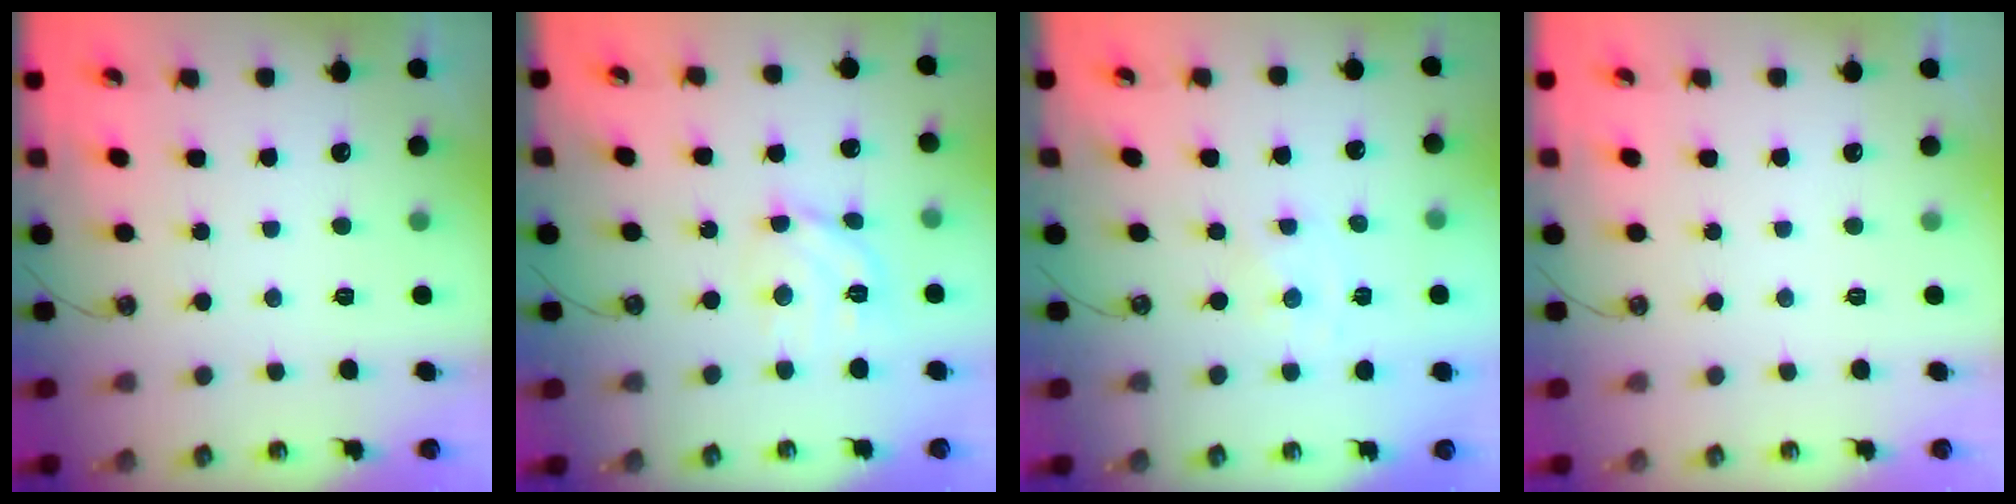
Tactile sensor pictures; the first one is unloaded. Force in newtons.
{"total": 11.1, "press": 11.0, "slide": 1.5}
{"total": 0.0}
{"total": 0.0}